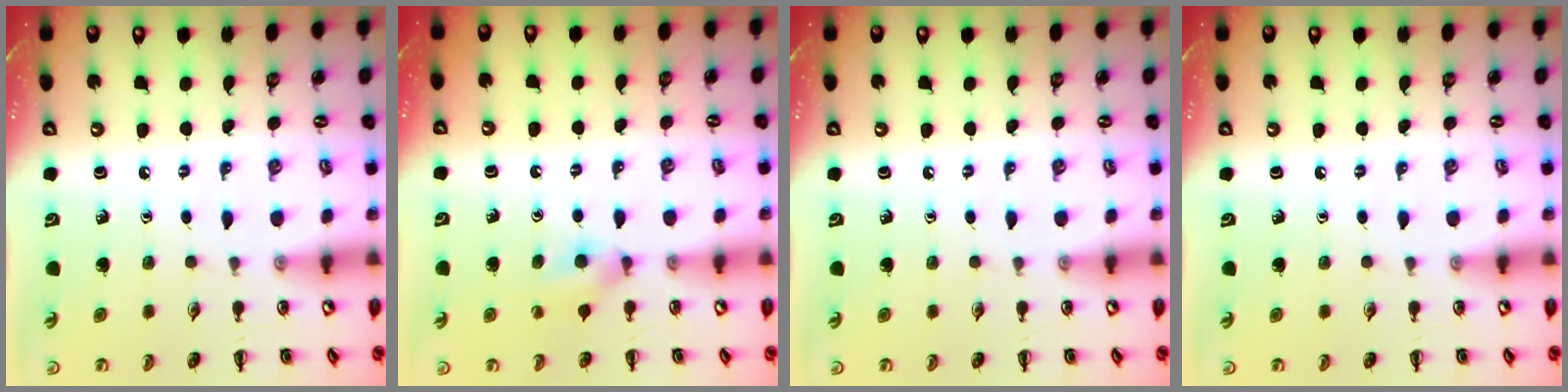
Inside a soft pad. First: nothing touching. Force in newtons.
{"total": 4.9, "press": 4.6, "slide": 1.8}
{"total": 0.0}
{"total": 0.0}